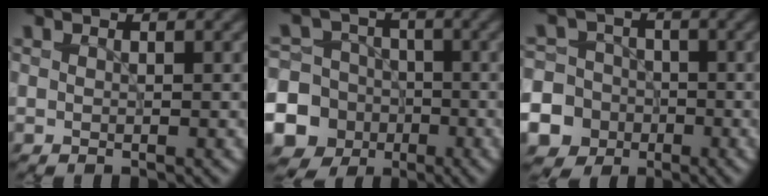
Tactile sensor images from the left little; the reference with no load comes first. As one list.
[{"total": 13.6, "force": [-4.7, 12.5, 2.9], "torque": [-0.091, -0.027, -0.100]}, {"total": 12.5, "force": [-5.8, 10.9, 2.2], "torque": [-0.072, -0.035, -0.118]}]